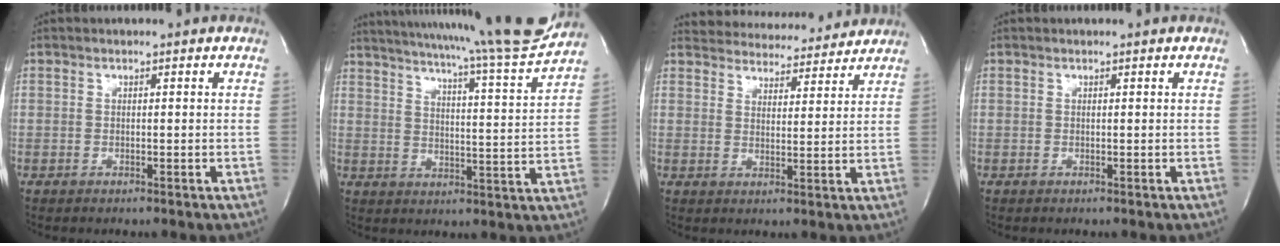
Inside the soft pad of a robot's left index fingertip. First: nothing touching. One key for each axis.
{"total": 19.8, "fx": 17.9, "fy": -1.5, "fz": 8.5, "tx": -0.139, "ty": -0.056, "tz": 0.237}
{"total": 13.4, "fx": 12.9, "fy": 3.1, "fz": 2.0, "tx": -0.018, "ty": 0.008, "tz": 0.164}
{"total": 0.0}